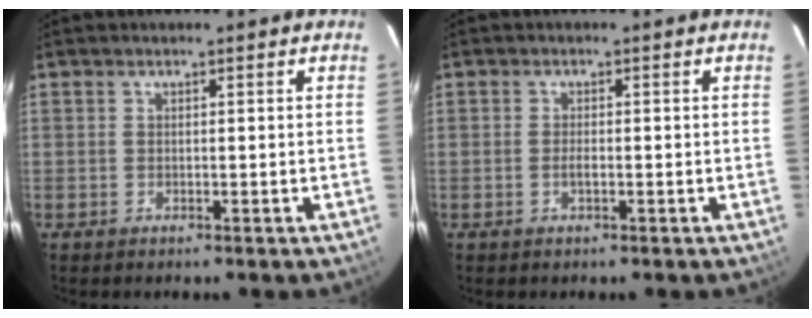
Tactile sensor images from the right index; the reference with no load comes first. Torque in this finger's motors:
{"motor_torque": [0.23, -0.12, 0.22, 0.04]}